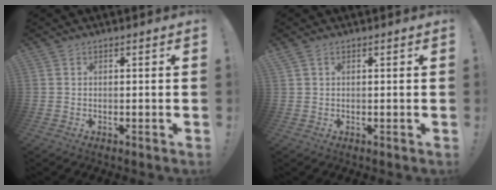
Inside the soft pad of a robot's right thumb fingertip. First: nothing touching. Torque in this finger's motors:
{"motor_torque": [-0.14, 0.35, 0.20, -0.13, 0.11]}